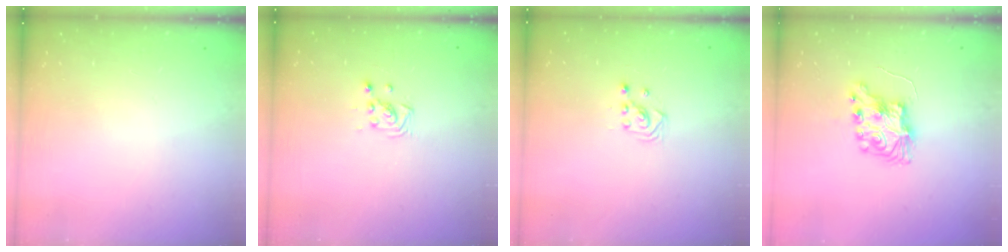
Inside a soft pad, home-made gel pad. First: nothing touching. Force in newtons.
{"total": 3.6, "press": 3.6, "slide": 0.3}
{"total": 2.2, "press": 2.2, "slide": 0.2}
{"total": 8.4, "press": 8.4, "slide": 0.2}